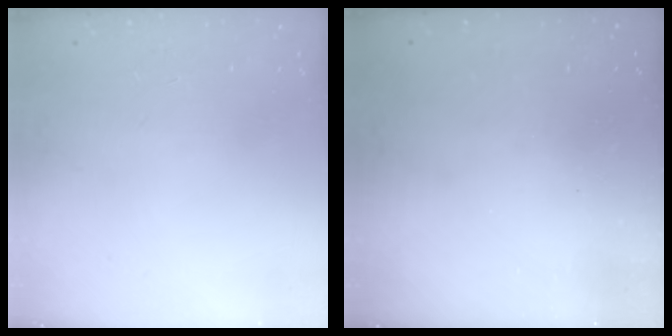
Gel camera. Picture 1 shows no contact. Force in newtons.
{"total": 3.0, "press": 3.0, "slide": 0.1}